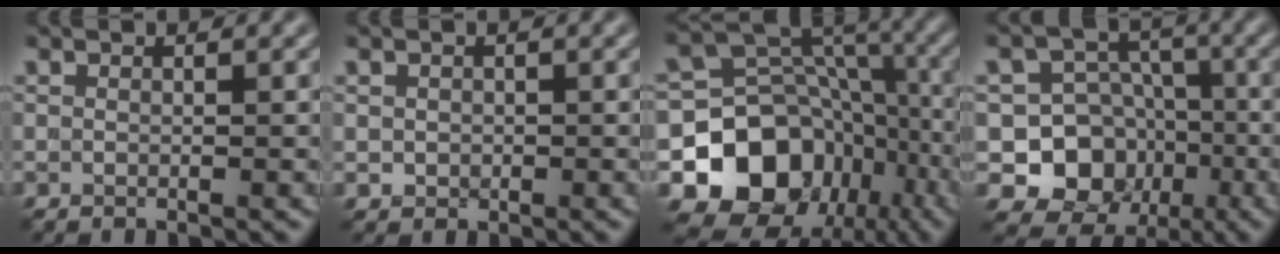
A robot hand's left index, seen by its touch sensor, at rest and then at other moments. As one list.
[{"total": 0.8, "force": [0.1, 0.8, 0.2], "torque": [0.000, -0.003, 0.002]}, {"total": 13.2, "force": [-5.4, 10.5, 5.9], "torque": [-0.113, 0.014, -0.102]}, {"total": 10.1, "force": [-3.2, 9.0, 3.4], "torque": [-0.048, 0.006, -0.084]}]